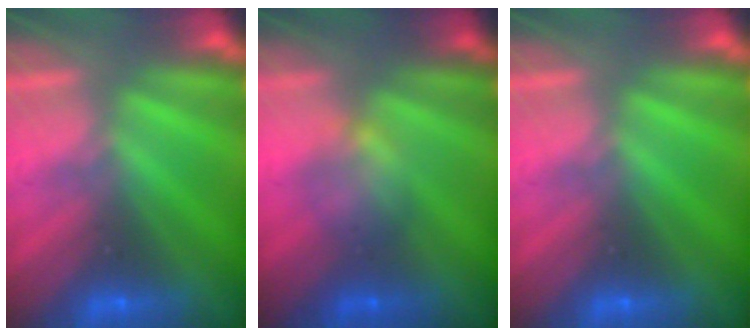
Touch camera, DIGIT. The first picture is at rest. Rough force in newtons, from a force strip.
{"total": 2.1}
{"total": 0.0}